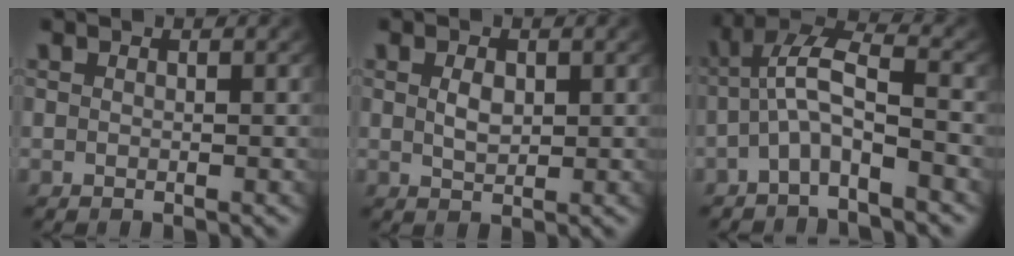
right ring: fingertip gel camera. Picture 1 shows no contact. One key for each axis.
{"total": 1.9, "fx": 0.3, "fy": 1.1, "fz": 1.6, "tx": -0.029, "ty": -0.014, "tz": 0.016}
{"total": 5.0, "fx": -0.8, "fy": 2.8, "fz": 4.1, "tx": -0.084, "ty": -0.014, "tz": -0.014}